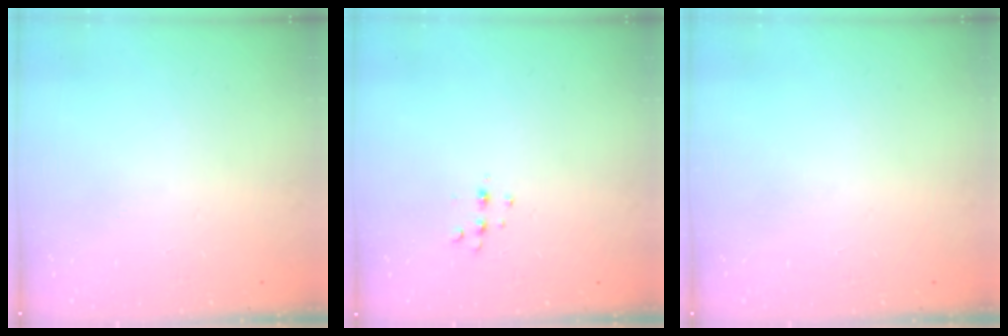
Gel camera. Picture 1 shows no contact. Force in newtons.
{"total": 4.3, "press": 4.2, "slide": 0.8}
{"total": 0.0}